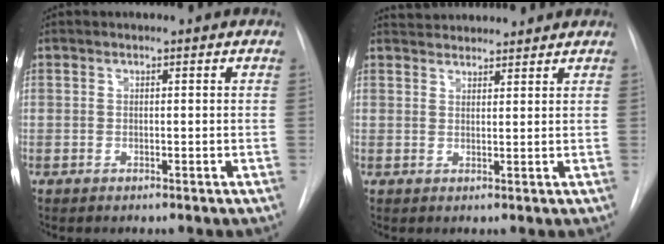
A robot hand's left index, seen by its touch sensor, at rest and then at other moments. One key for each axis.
{"total": 5.0, "fx": 4.9, "fy": 0.8, "fz": 0.7, "tx": -0.012, "ty": 0.030, "tz": 0.070}